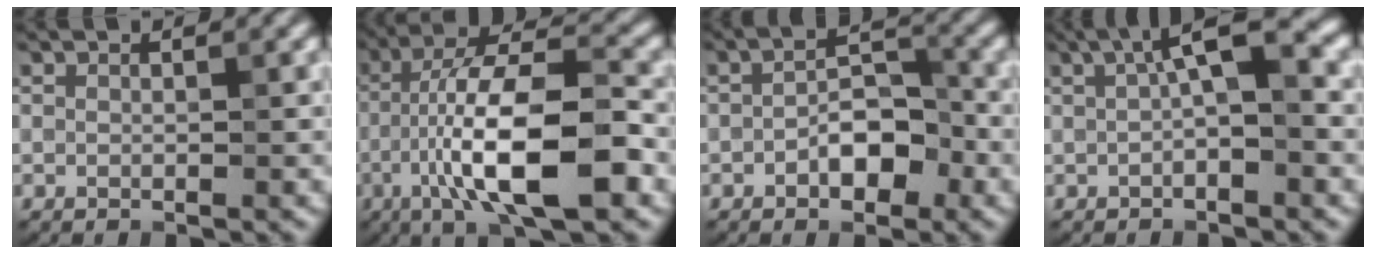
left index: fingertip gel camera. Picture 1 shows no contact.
{"total": 10.7, "force": [-3.8, 2.8, 9.6], "torque": [-0.164, 0.015, -0.073]}
{"total": 3.9, "force": [-1.6, 2.0, 3.0], "torque": [-0.042, 0.011, -0.027]}
{"total": 4.6, "force": [0.8, 1.0, 4.4], "torque": [-0.072, 0.015, 0.004]}